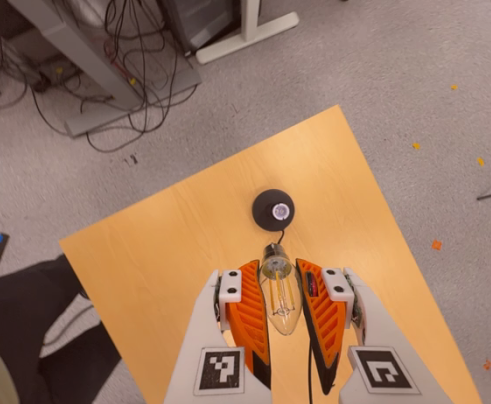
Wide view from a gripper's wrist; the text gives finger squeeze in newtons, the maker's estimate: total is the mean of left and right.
{"total": 20.8, "left": 23.2, "right": 18.5}